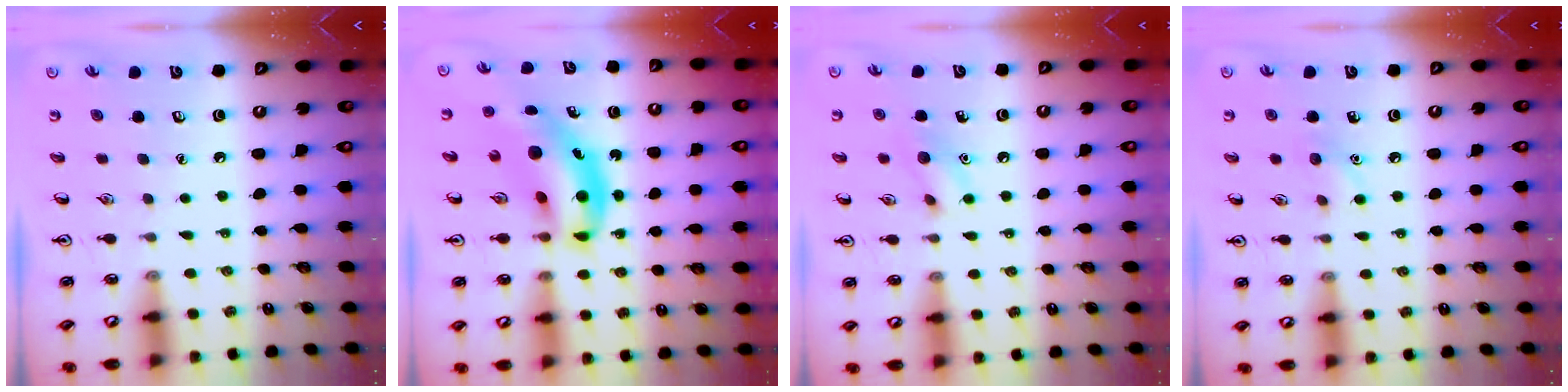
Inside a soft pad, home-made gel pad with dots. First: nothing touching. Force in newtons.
{"total": 12.5, "press": 12.0, "slide": 3.4}
{"total": 8.3, "press": 8.2, "slide": 1.4}
{"total": 6.7, "press": 6.4, "slide": 2.0}